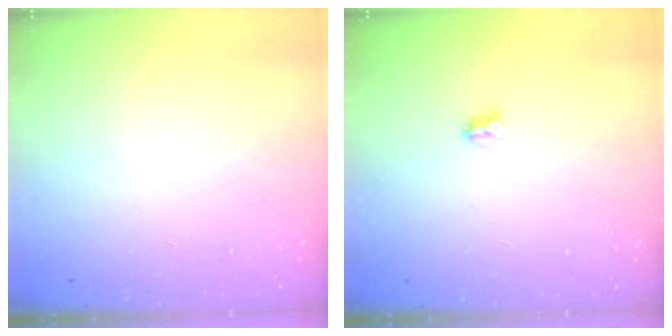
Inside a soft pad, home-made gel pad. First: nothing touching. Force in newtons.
{"total": 2.9, "press": 2.9, "slide": 0.3}